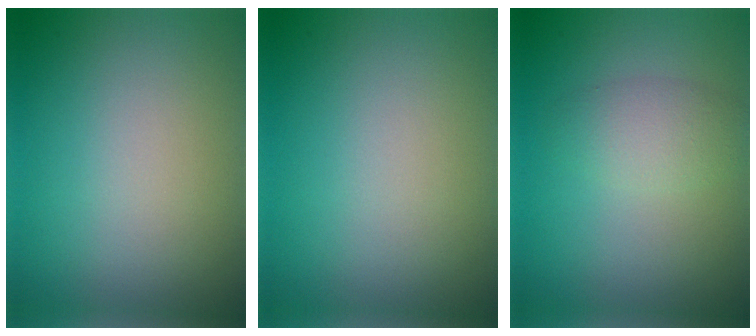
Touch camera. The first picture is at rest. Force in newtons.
{"total": 0.0}
{"total": 2.6, "press": 2.6, "slide": 0.0}